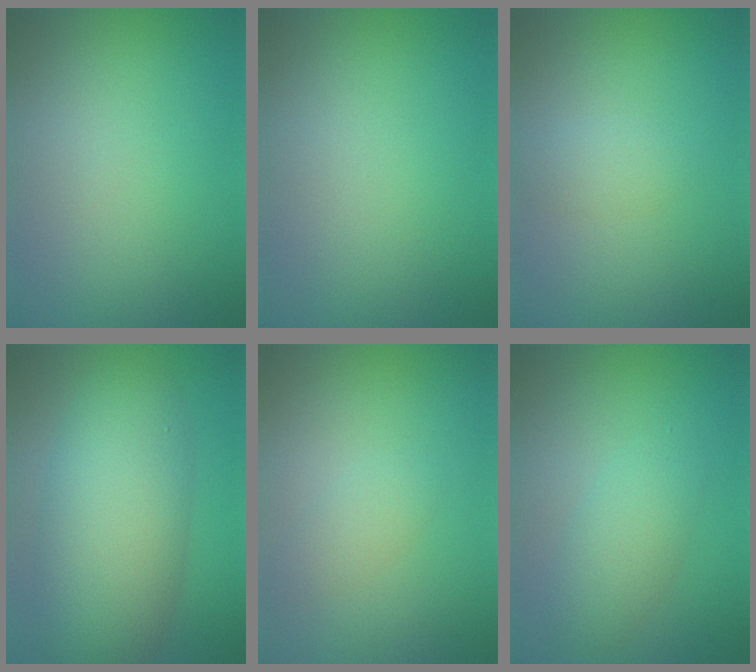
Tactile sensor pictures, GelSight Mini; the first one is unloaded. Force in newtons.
{"total": 0.0}
{"total": 1.3, "press": 1.3, "slide": 0.0}
{"total": 8.5, "press": 8.5, "slide": 0.4}
{"total": 1.4, "press": 1.4, "slide": 0.1}
{"total": 2.8, "press": 2.8, "slide": 0.1}